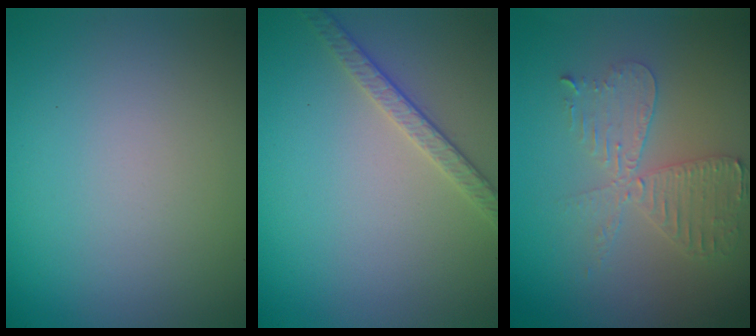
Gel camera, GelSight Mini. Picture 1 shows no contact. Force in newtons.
{"total": 2.6, "press": 2.5, "slide": 0.8}
{"total": 4.0, "press": 3.4, "slide": 2.0}